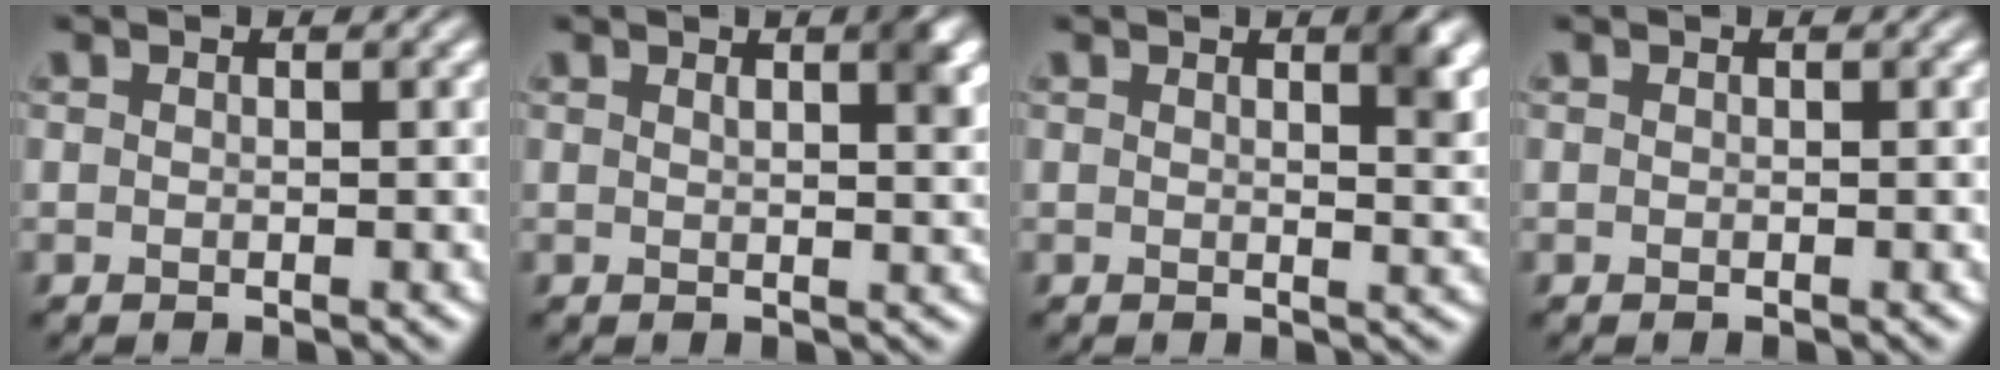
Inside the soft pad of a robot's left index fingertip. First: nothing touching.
{"total": 3.2, "force": [1.5, 1.0, 2.6], "torque": [-0.021, 0.007, 0.019]}
{"total": 3.1, "force": [1.6, 0.9, 2.5], "torque": [-0.023, 0.002, 0.022]}
{"total": 0.0}